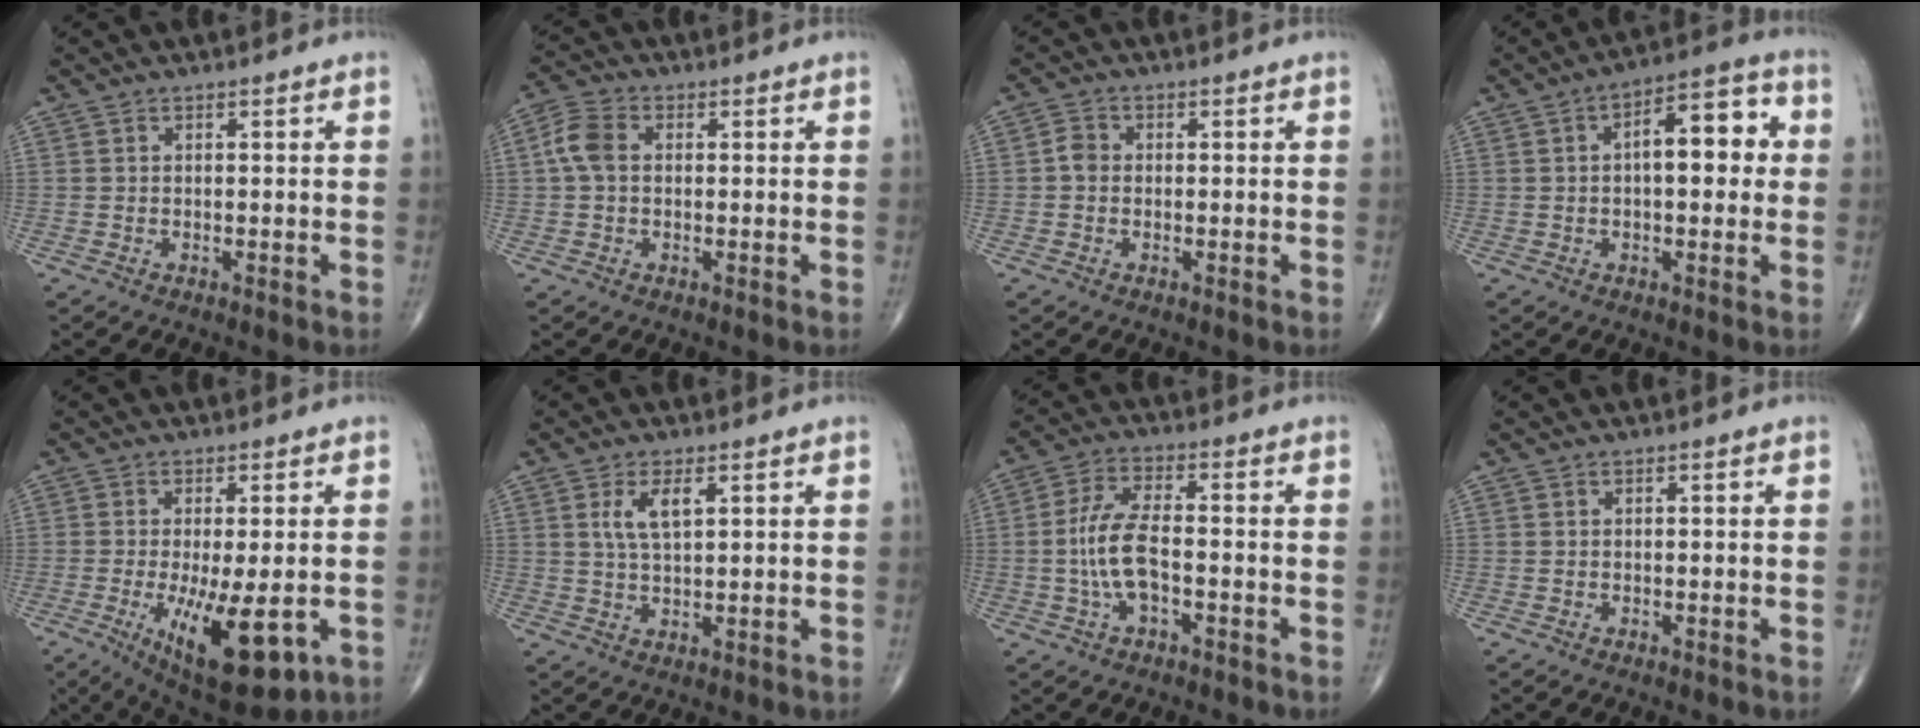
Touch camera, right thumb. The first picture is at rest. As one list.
[{"total": 5.4, "force": [0.5, 3.7, 3.9], "torque": [-0.088, 0.017, 0.004]}, {"total": 2.2, "force": [-0.2, 1.8, 1.2], "torque": [-0.015, 0.006, -0.010]}, {"total": 11.5, "force": [1.5, 5.2, 10.2], "torque": [-0.121, 0.026, 0.015]}, {"total": 14.3, "force": [-4.1, 4.9, 12.9], "torque": [-0.207, -0.024, -0.048]}, {"total": 5.1, "force": [1.8, 2.0, 4.3], "torque": [-0.082, -0.005, 0.038]}, {"total": 8.6, "force": [-1.6, 3.5, 7.7], "torque": [-0.167, 0.023, -0.034]}, {"total": 0.0}]